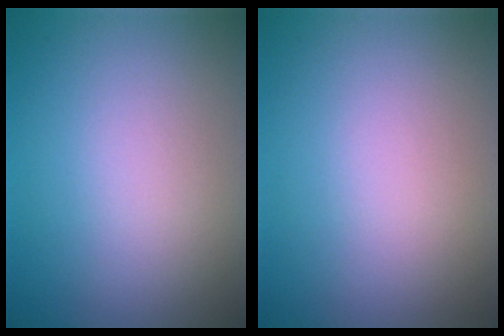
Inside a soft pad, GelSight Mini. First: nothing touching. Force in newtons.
{"total": 0.0}